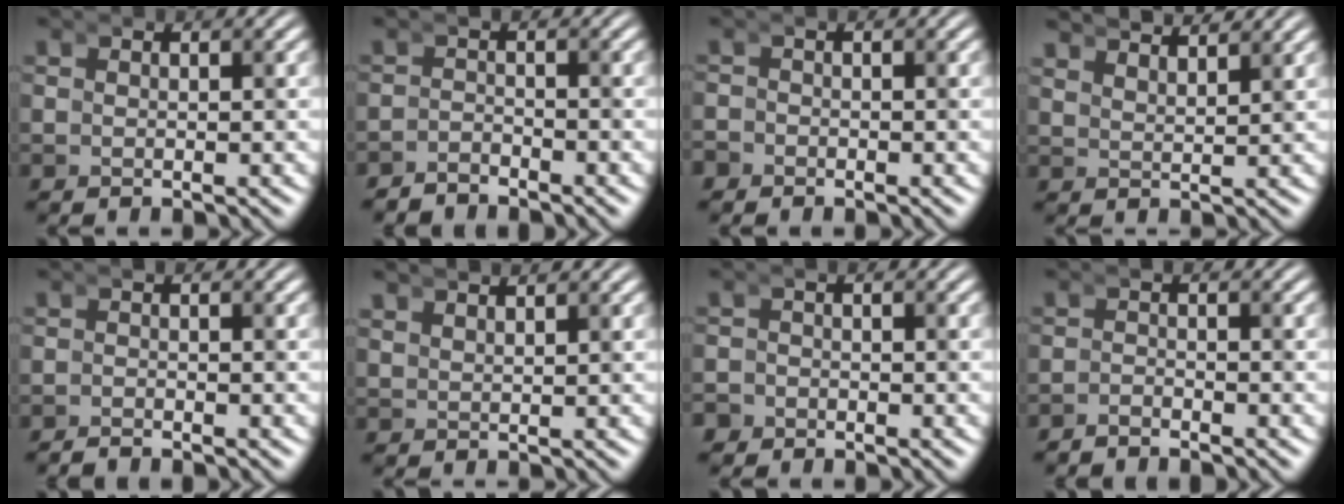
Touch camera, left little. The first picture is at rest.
{"total": 2.8, "force": [-2.3, -0.8, -1.3], "torque": [0.024, -0.007, -0.045]}
{"total": 1.4, "force": [-1.0, 0.6, -0.7], "torque": [-0.003, -0.007, -0.024]}
{"total": 2.9, "force": [2.8, 0.3, 0.7], "torque": [-0.016, 0.002, 0.047]}
{"total": 1.3, "force": [-1.0, -0.6, -0.7], "torque": [0.011, -0.005, -0.020]}
{"total": 2.2, "force": [2.2, 0.5, 0.4], "torque": [-0.007, 0.007, 0.035]}
{"total": 1.9, "force": [-1.4, 0.9, -0.8], "torque": [-0.005, -0.010, -0.029]}
{"total": 2.2, "force": [-1.6, -0.8, -1.2], "torque": [0.022, -0.005, -0.034]}